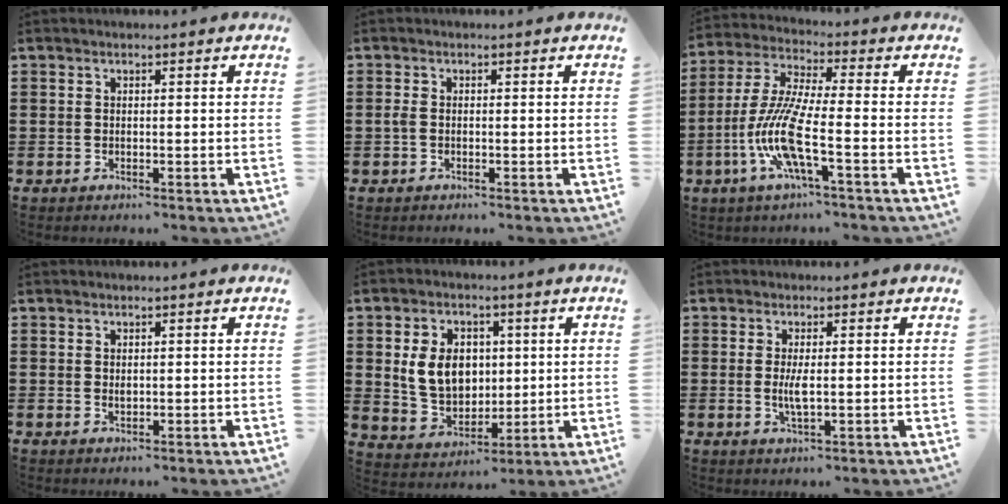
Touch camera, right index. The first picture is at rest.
{"total": 1.0, "force": [-0.3, 0.4, 0.8], "torque": [-0.025, -0.003, -0.008]}
{"total": 10.9, "force": [-4.0, 1.9, 10.0], "torque": [-0.235, -0.020, -0.085]}
{"total": 0.8, "force": [0.2, 0.5, 0.6], "torque": [-0.013, 0.004, 0.002]}
{"total": 8.5, "force": [1.4, 6.6, 5.2], "torque": [-0.110, 0.013, 0.023]}
{"total": 3.3, "force": [-0.1, 0.8, 3.2], "torque": [-0.065, -0.006, -0.006]}